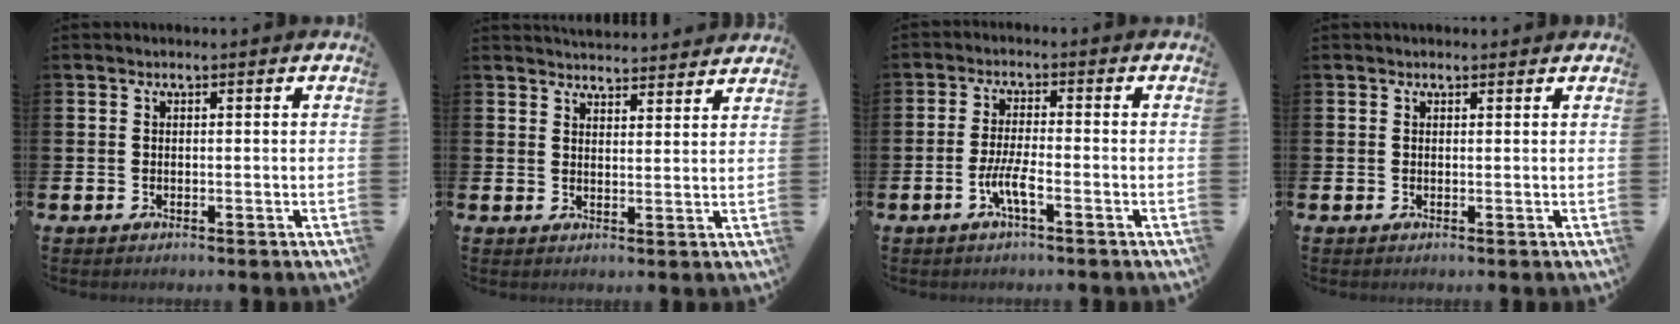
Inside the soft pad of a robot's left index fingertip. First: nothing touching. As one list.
[{"total": 4.1, "force": [4.1, 0.4, 0.0], "torque": [-0.004, -0.024, 0.074]}, {"total": 3.7, "force": [-1.6, 0.6, 3.3], "torque": [-0.072, -0.003, -0.032]}, {"total": 0.6, "force": [0.6, 0.3, 0.1], "torque": [0.009, -0.001, 0.007]}]